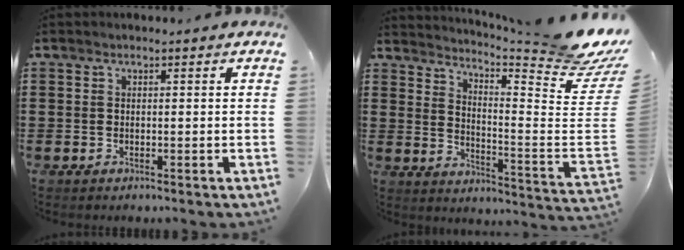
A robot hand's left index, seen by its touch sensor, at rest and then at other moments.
{"total": 7.8, "force": [6.5, 0.1, 4.4], "torque": [-0.079, -0.070, 0.104]}